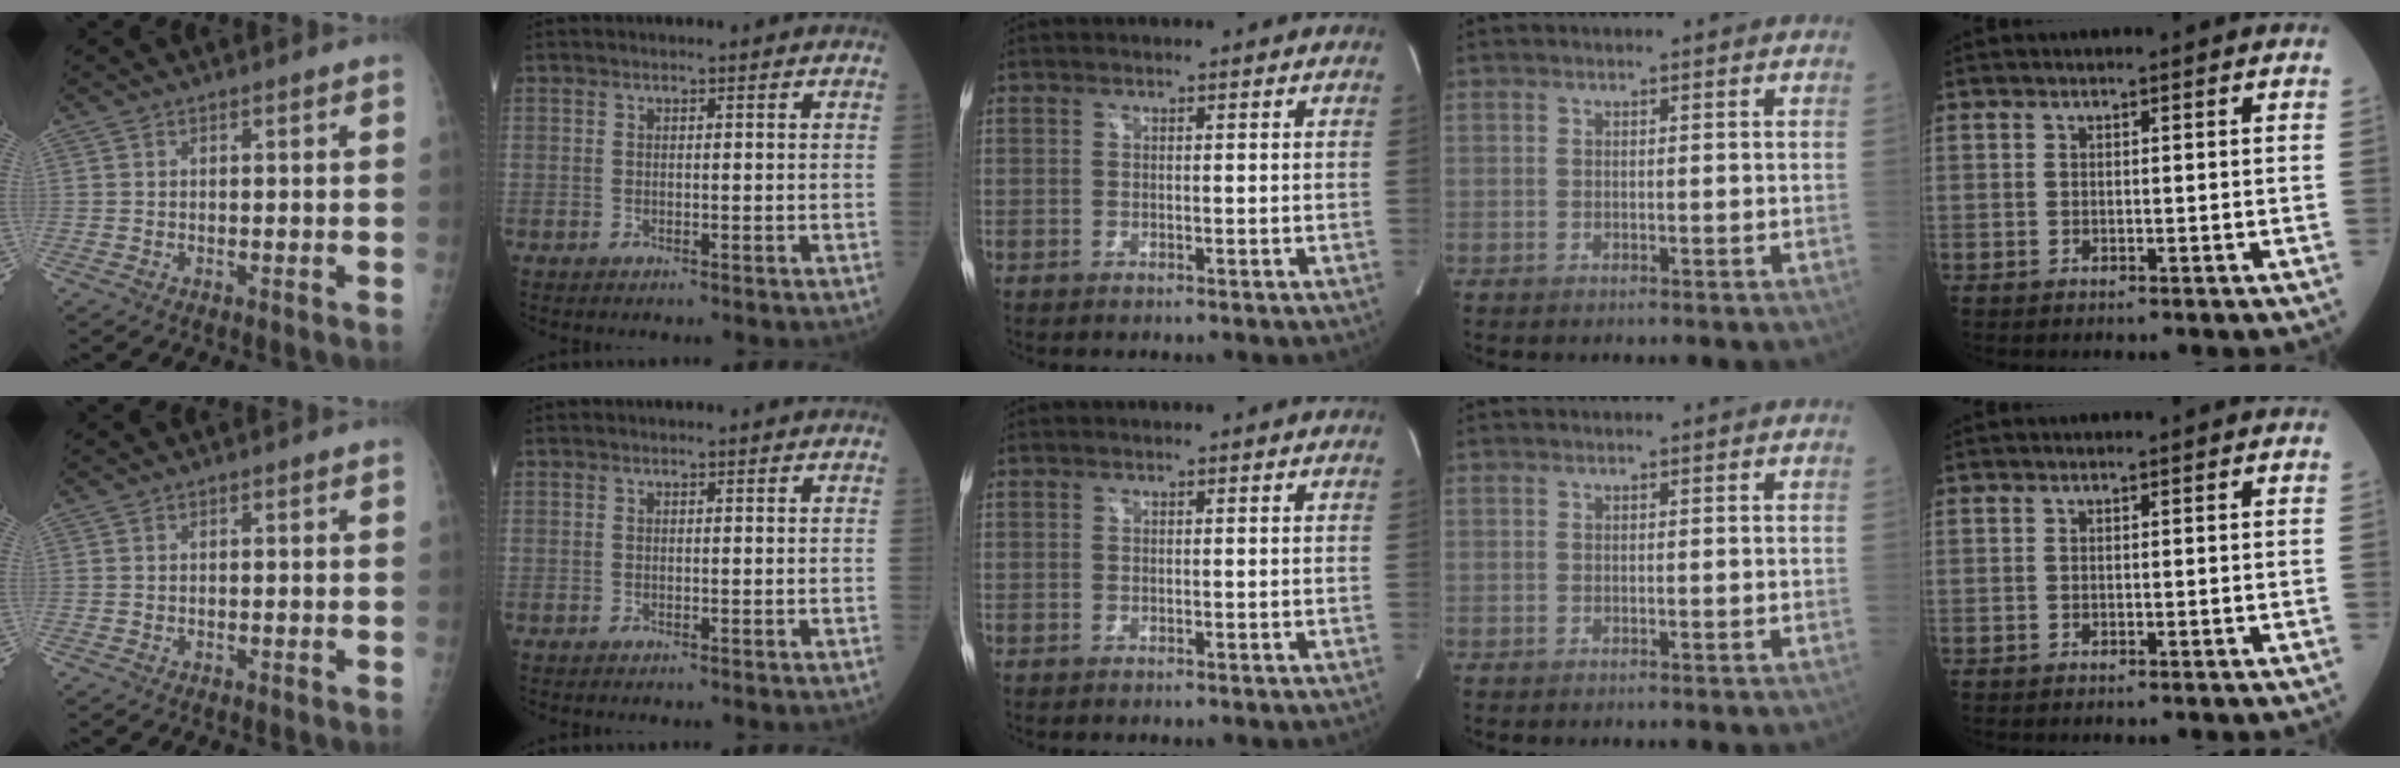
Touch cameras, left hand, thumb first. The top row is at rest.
{}